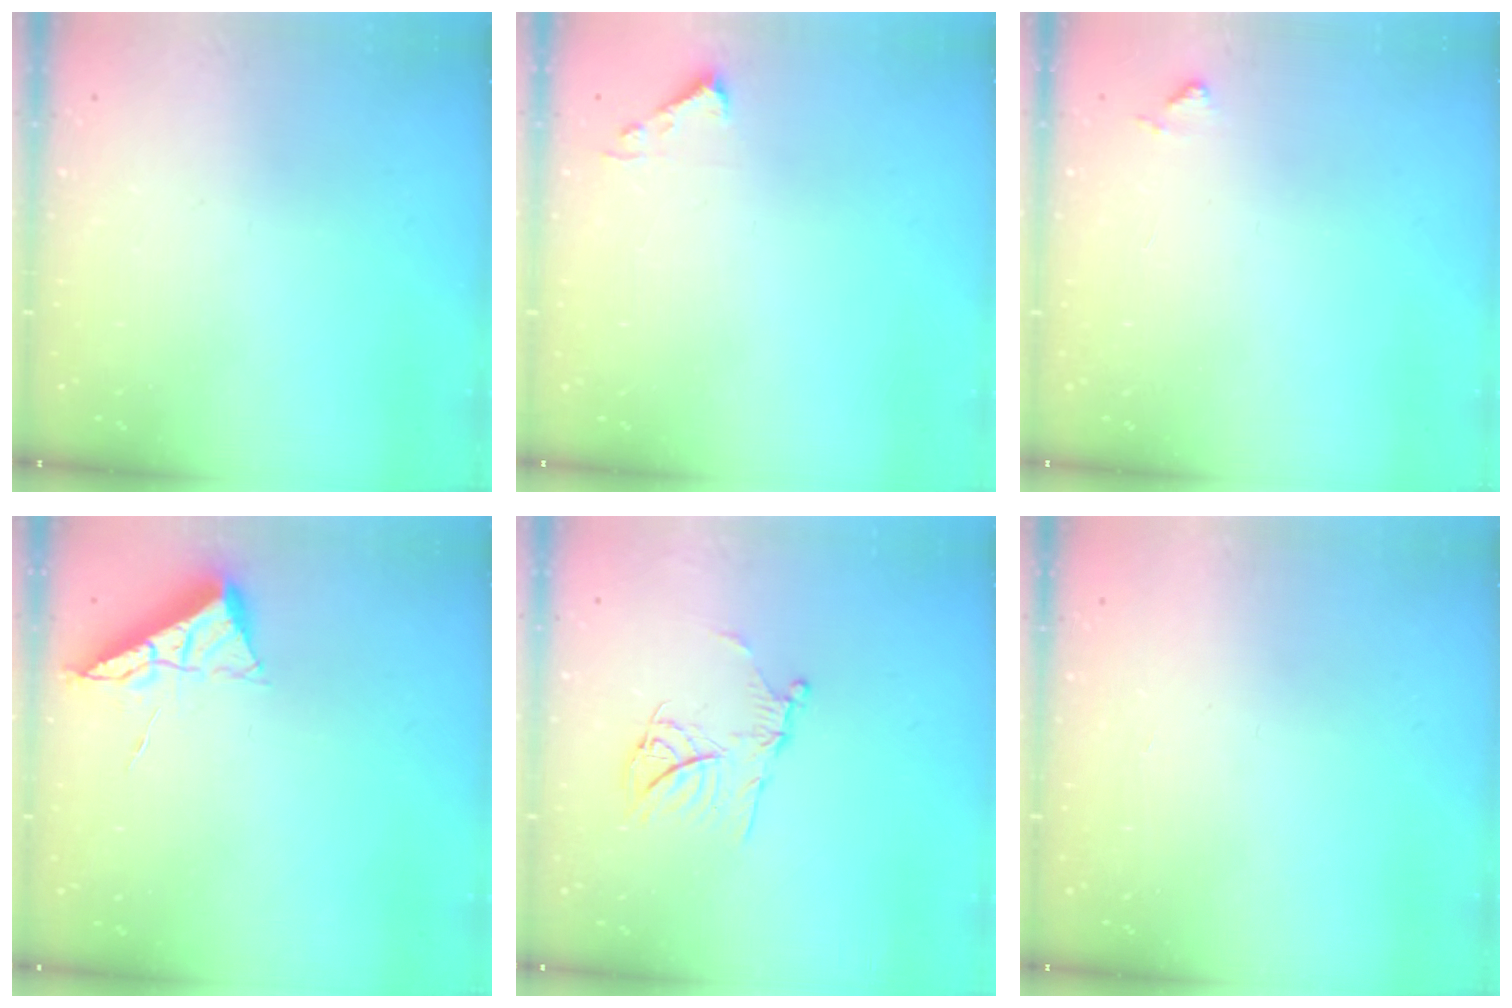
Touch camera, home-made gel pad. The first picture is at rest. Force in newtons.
{"total": 3.7, "press": 3.7, "slide": 0.5}
{"total": 6.5, "press": 6.4, "slide": 0.4}
{"total": 6.6, "press": 6.6, "slide": 0.7}
{"total": 12.7, "press": 12.6, "slide": 1.4}
{"total": 1.7, "press": 1.7, "slide": 0.1}